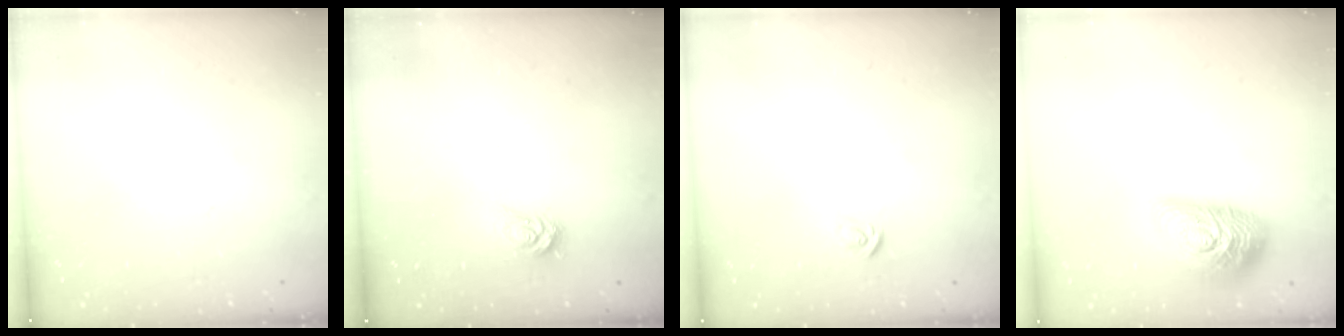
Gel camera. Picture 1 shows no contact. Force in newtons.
{"total": 3.9, "press": 3.8, "slide": 0.5}
{"total": 2.7, "press": 2.7, "slide": 0.3}
{"total": 17.5, "press": 17.5, "slide": 0.8}